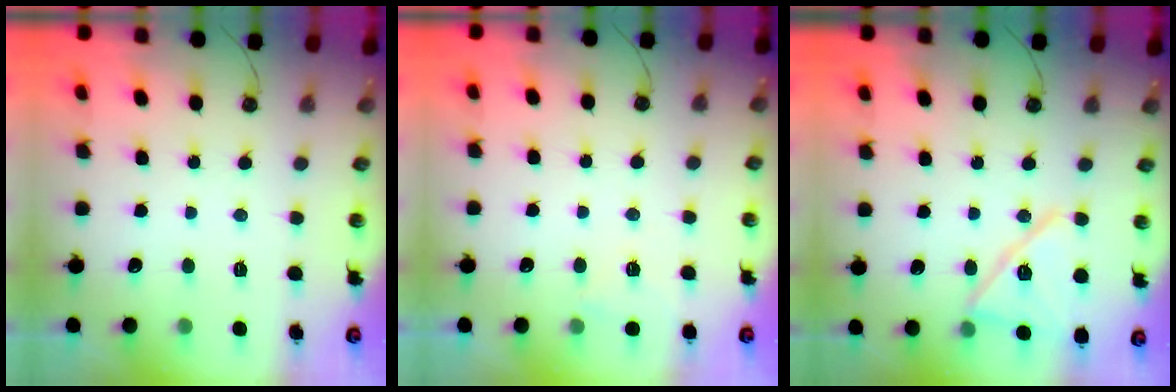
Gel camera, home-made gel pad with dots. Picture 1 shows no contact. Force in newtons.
{"total": 3.9, "press": 2.8, "slide": 2.8}
{"total": 15.5, "press": 13.2, "slide": 8.3}